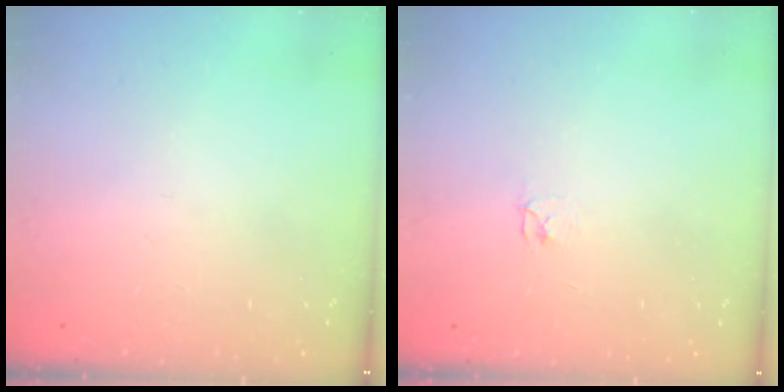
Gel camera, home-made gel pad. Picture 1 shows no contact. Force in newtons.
{"total": 2.1, "press": 2.1, "slide": 0.3}